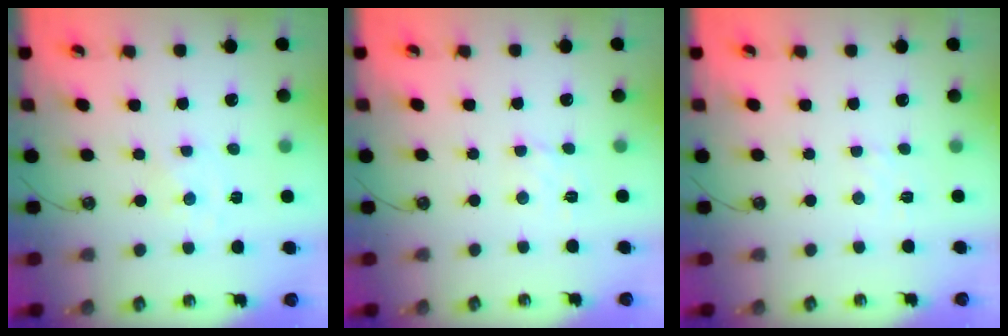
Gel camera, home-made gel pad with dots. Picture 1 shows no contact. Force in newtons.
{"total": 2.8, "press": 2.7, "slide": 0.6}
{"total": 2.8, "press": 2.7, "slide": 0.5}